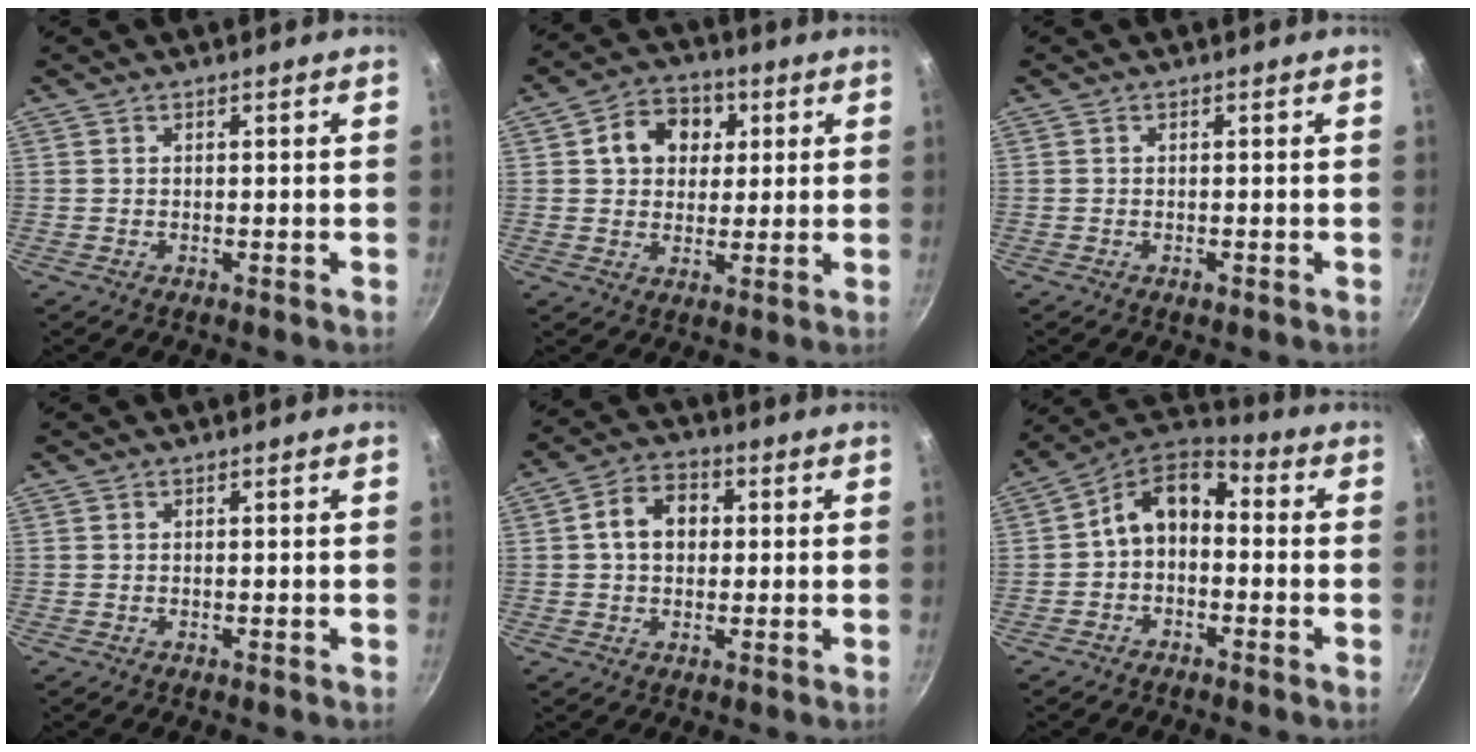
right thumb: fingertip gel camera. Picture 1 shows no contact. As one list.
[{"total": 9.8, "force": [2.7, 7.9, 5.0], "torque": [-0.050, 0.005, 0.033]}, {"total": 0.7, "force": [-0.4, 0.4, 0.5], "torque": [-0.007, 0.002, -0.007]}, {"total": 0.0}, {"total": 8.0, "force": [1.0, 6.1, 5.1], "torque": [-0.060, 0.016, 0.005]}, {"total": 10.7, "force": [-0.4, 7.4, 7.7], "torque": [-0.117, 0.051, -0.027]}]